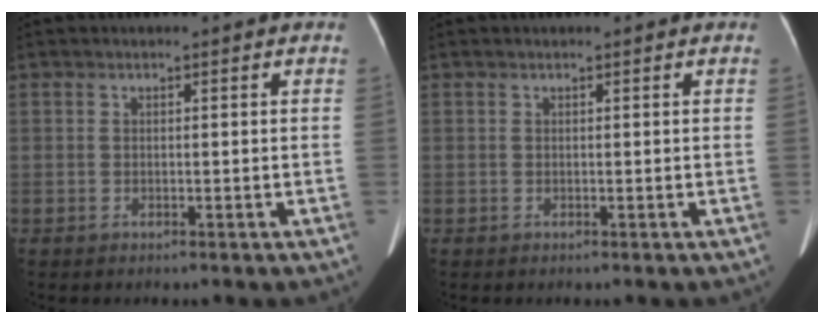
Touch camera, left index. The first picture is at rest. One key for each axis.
{"total": 0.0}